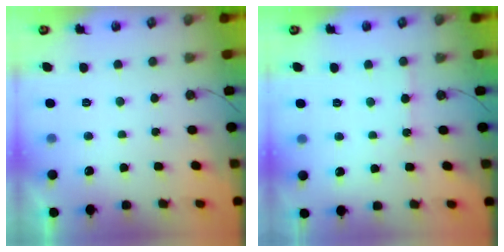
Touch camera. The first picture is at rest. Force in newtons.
{"total": 4.4, "press": 4.4, "slide": 0.5}